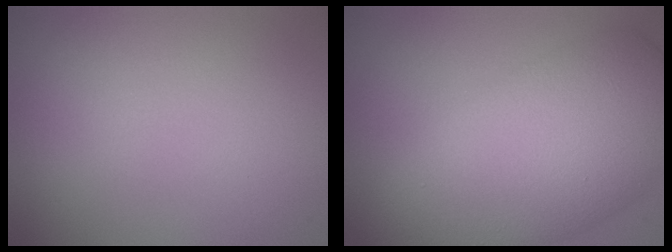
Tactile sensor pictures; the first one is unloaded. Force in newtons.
{"total": 11.1, "press": 11.1, "slide": 0.1}